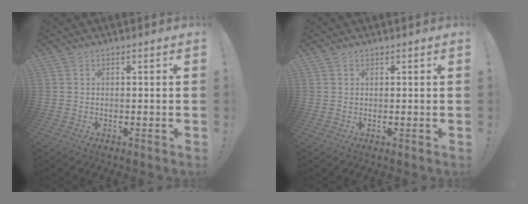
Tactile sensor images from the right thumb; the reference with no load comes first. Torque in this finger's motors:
{"motor_torque": [0.23, -0.44, -0.05, 0.12, -0.01]}